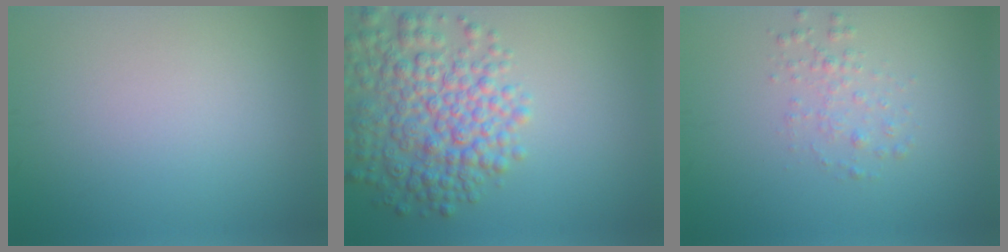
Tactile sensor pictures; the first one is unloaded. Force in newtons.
{"total": 7.4, "press": 7.4, "slide": 0.3}
{"total": 1.6, "press": 1.6, "slide": 0.1}